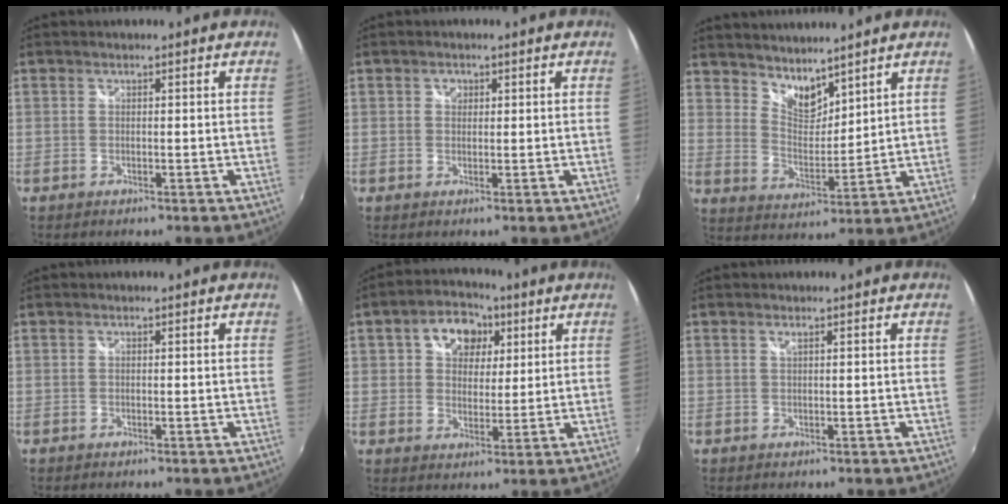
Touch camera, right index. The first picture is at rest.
{"total": 1.4, "force": [0.4, 1.2, 0.5], "torque": [-0.005, 0.004, 0.005]}
{"total": 7.6, "force": [6.6, 2.6, 2.7], "torque": [-0.035, -0.002, 0.123]}
{"total": 0.0}
{"total": 9.3, "force": [3.5, 6.9, 5.3], "torque": [-0.096, 0.024, 0.056]}
{"total": 0.6, "force": [0.3, -0.2, 0.4], "torque": [-0.008, 0.001, 0.005]}